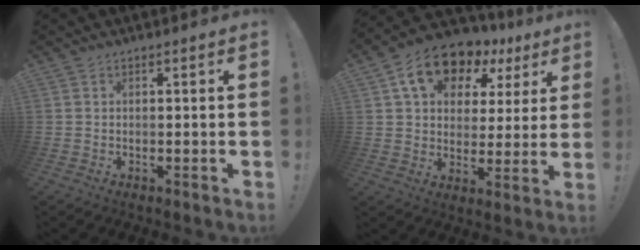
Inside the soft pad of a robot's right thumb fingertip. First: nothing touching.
{"total": 15.1, "force": [8.9, 9.5, 7.6], "torque": [-0.125, -0.048, 0.160]}